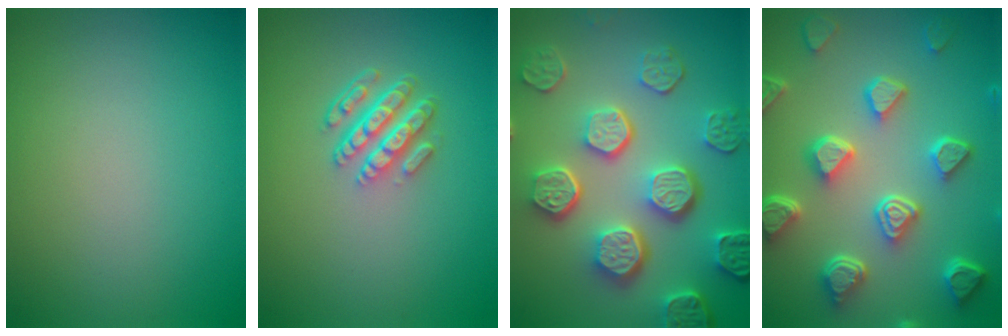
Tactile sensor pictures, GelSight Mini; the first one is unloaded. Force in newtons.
{"total": 4.3, "press": 3.1, "slide": 3.0}
{"total": 7.9, "press": 6.0, "slide": 5.2}
{"total": 7.3, "press": 5.8, "slide": 4.5}